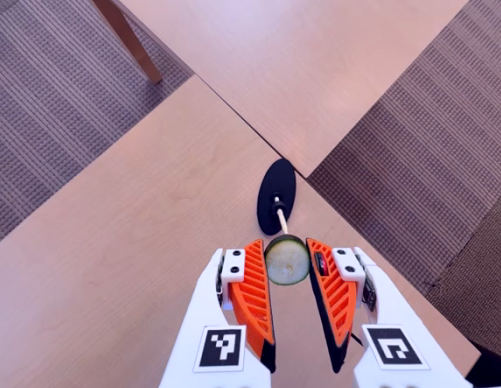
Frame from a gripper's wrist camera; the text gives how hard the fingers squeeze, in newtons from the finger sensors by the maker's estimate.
{"total": 7.6, "left": 7.8, "right": 7.3}